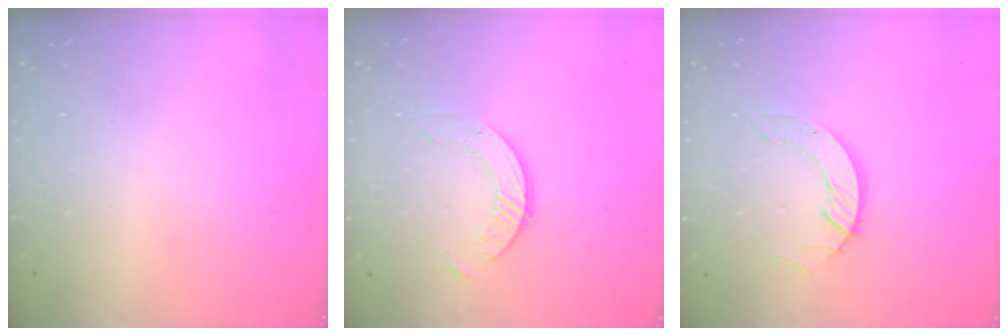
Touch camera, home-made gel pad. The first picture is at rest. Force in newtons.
{"total": 3.7, "press": 3.7, "slide": 0.4}
{"total": 4.8, "press": 4.8, "slide": 0.3}